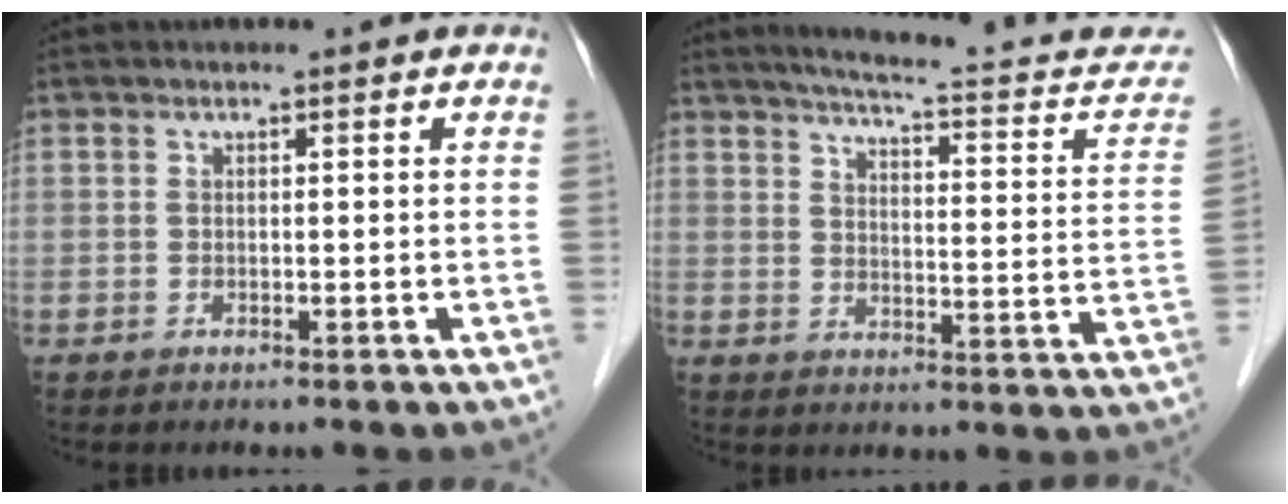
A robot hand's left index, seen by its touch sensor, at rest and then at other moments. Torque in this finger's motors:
{"motor_torque": [-0.83, -1.31, 0.08, 0.02]}